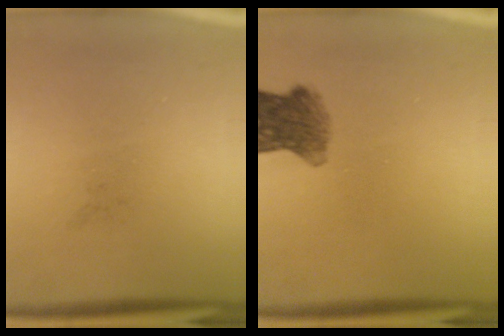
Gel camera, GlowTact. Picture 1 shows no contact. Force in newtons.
{"total": 6.1}